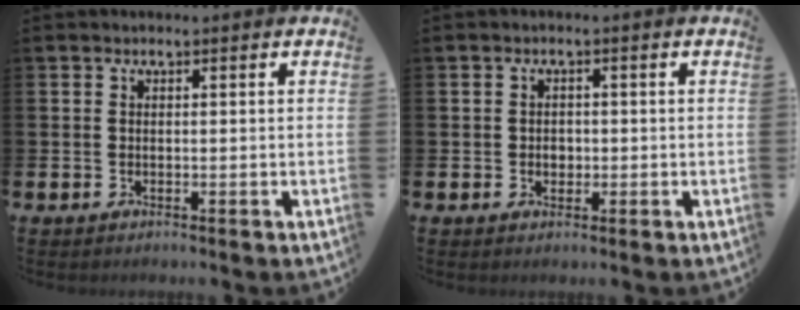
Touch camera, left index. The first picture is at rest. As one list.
[{"total": 1.5, "force": [-0.1, 1.3, 0.7], "torque": [-0.003, 0.003, -0.006]}]